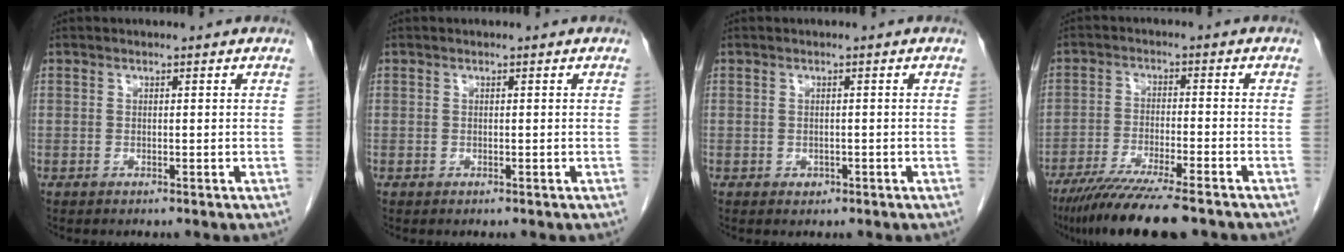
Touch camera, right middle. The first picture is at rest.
{"total": 0.0}
{"total": 0.9, "force": [-0.4, 0.7, 0.3], "torque": [-0.008, 0.000, -0.002]}
{"total": 12.8, "force": [-10.2, 0.9, 7.7], "torque": [-0.125, -0.033, -0.162]}